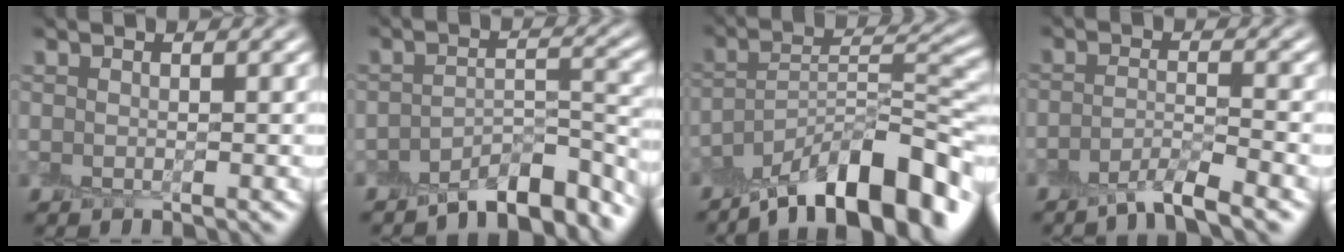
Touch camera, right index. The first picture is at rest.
{"total": 5.4, "force": [-4.8, 1.5, 2.0], "torque": [-0.022, 0.007, -0.075]}
{"total": 11.8, "force": [-8.7, 3.2, 7.2], "torque": [-0.104, 0.028, -0.151]}
{"total": 2.8, "force": [-2.4, 0.2, 1.5], "torque": [-0.026, 0.001, -0.056]}